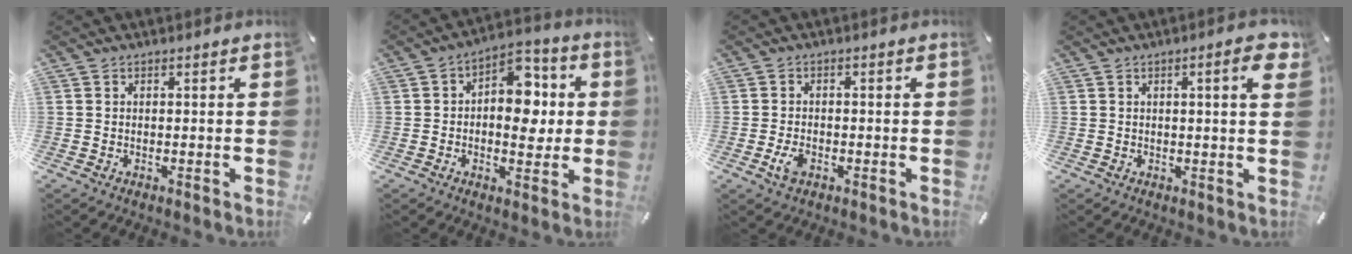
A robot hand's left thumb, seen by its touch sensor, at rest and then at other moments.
{"total": 11.3, "force": [0.7, 7.5, 8.5], "torque": [-0.094, -0.009, 0.009]}
{"total": 3.5, "force": [-1.4, 2.0, 2.5], "torque": [-0.062, -0.002, -0.028]}
{"total": 6.1, "force": [2.1, 1.2, 5.6], "torque": [-0.085, -0.002, 0.028]}